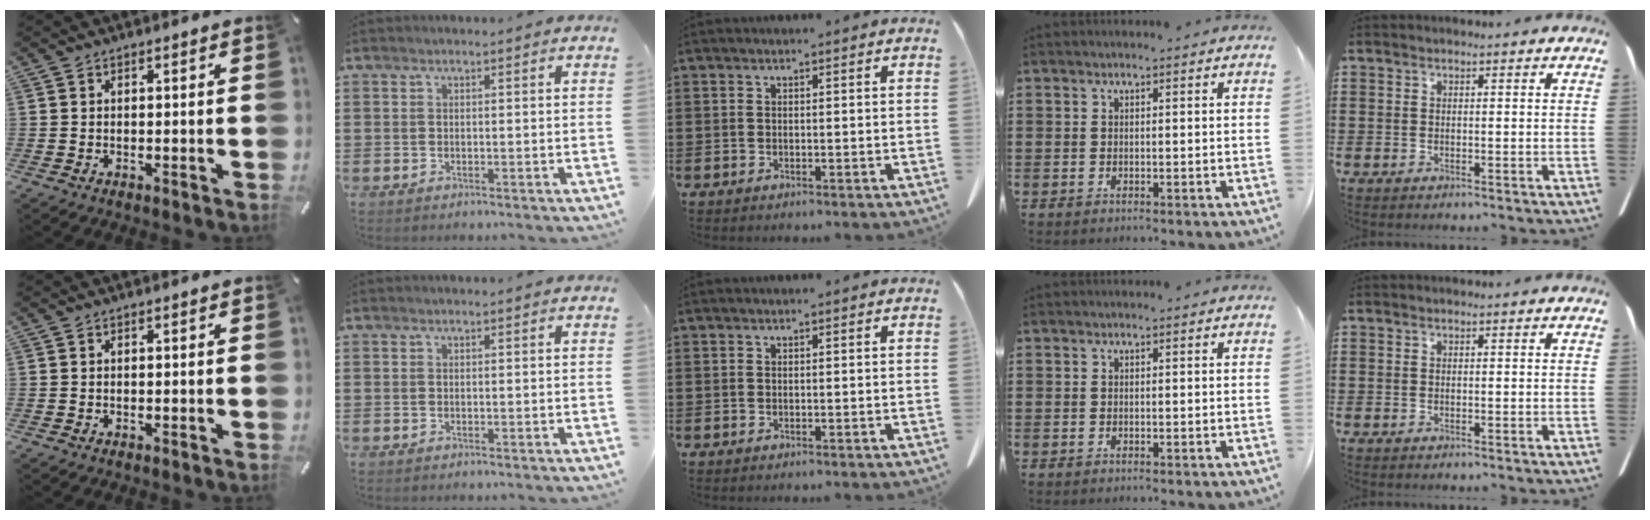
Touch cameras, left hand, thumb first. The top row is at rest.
{}